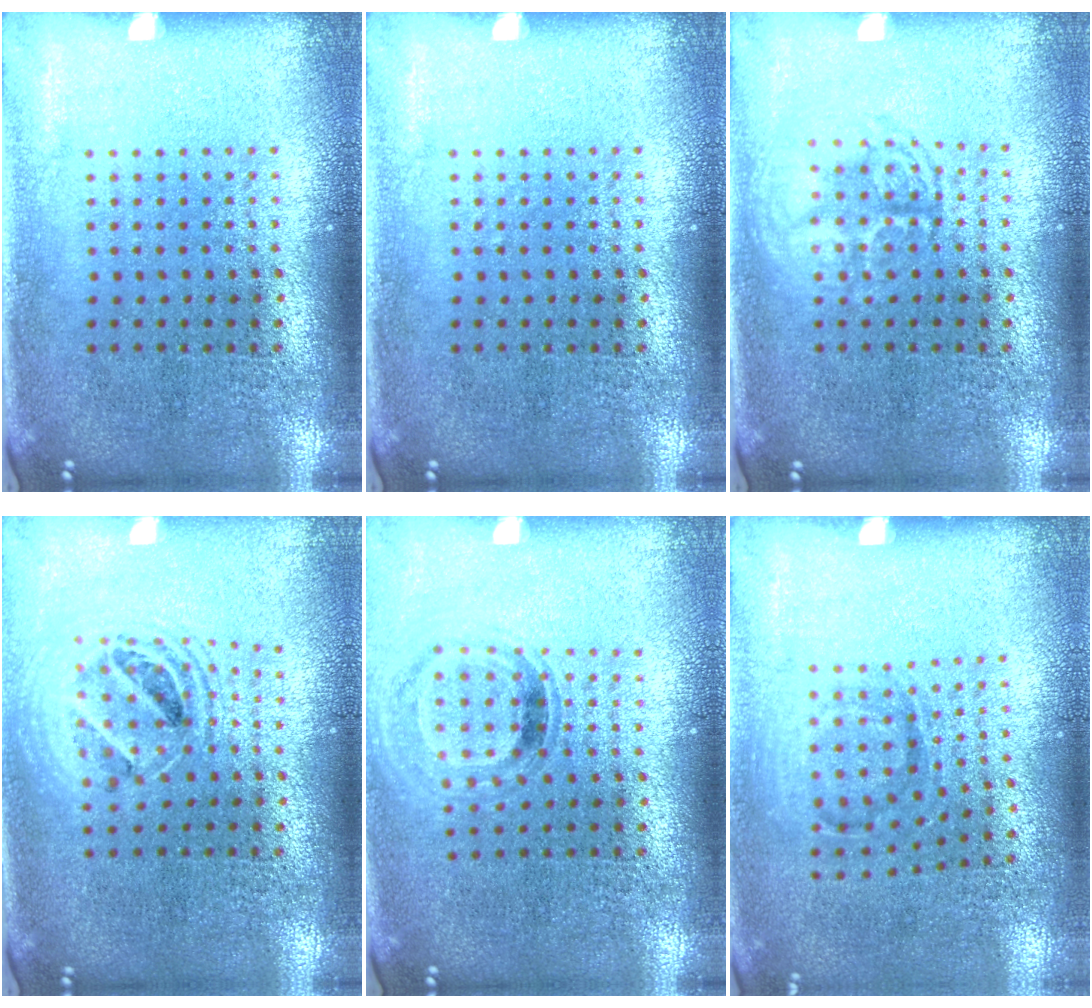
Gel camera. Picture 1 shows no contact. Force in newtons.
{"total": 0.0}
{"total": 2.4, "press": 2.3, "slide": 0.3}
{"total": 1.5, "press": 1.3, "slide": 0.7}
{"total": 0.9, "press": 0.9, "slide": 0.3}
{"total": 1.0, "press": 0.7, "slide": 0.7}